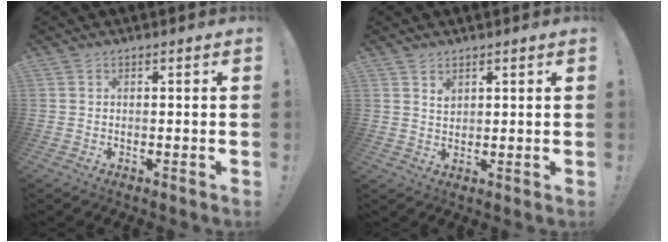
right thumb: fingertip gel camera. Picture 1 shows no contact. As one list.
[{"total": 2.4, "force": [1.8, 1.3, 0.9], "torque": [-0.009, -0.011, 0.031]}]